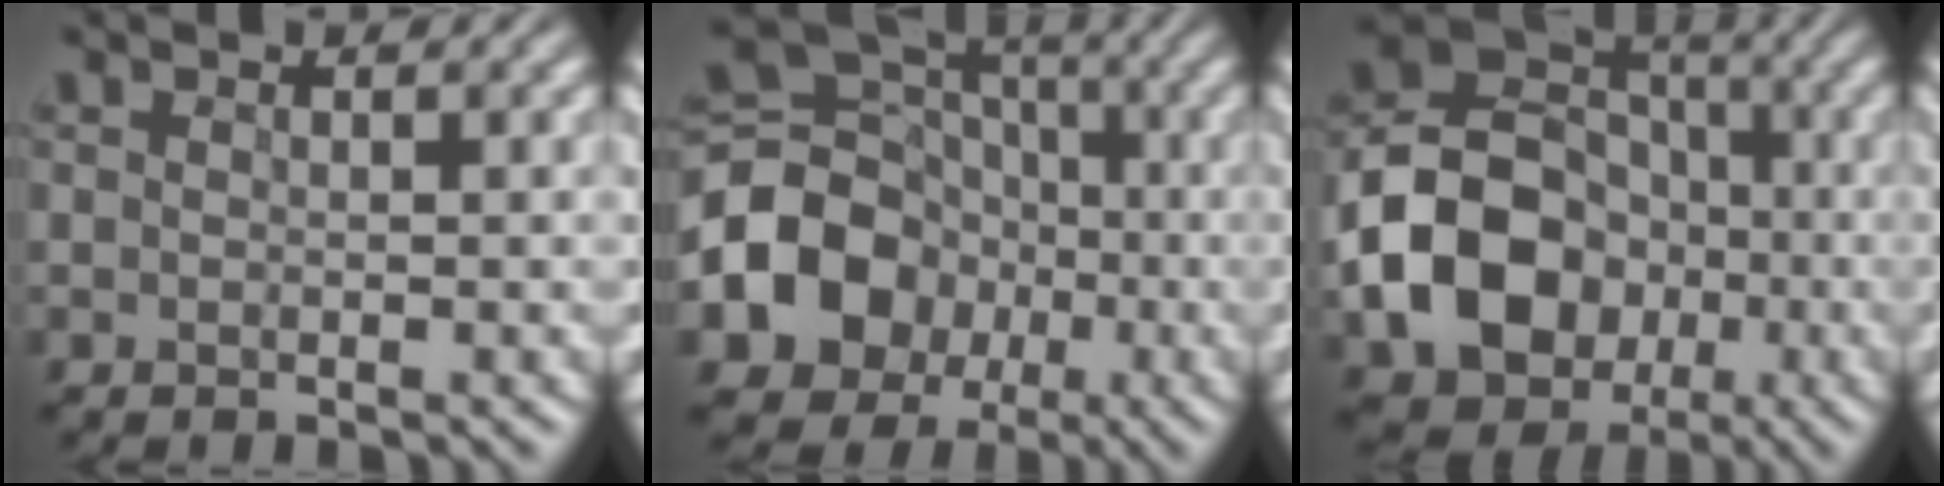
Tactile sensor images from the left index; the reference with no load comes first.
{"total": 9.5, "force": [-2.4, 7.8, 4.9], "torque": [-0.094, 0.001, -0.049]}
{"total": 12.3, "force": [-3.1, 9.4, 7.2], "torque": [-0.144, -0.002, -0.054]}